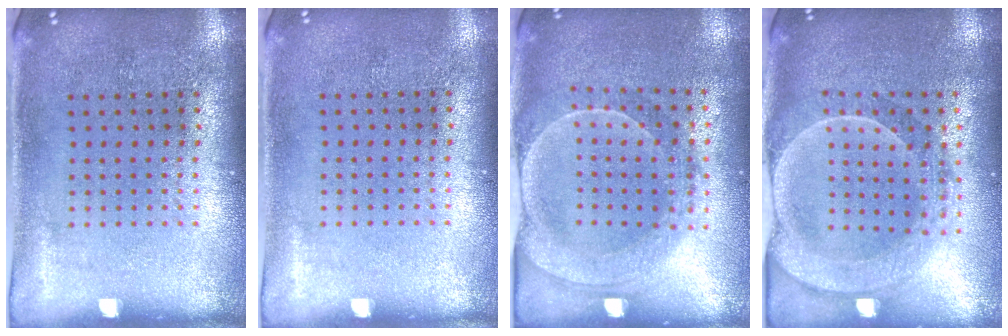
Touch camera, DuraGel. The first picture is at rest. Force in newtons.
{"total": 0.0}
{"total": 1.9, "press": 1.8, "slide": 0.6}
{"total": 2.3, "press": 2.1, "slide": 0.9}